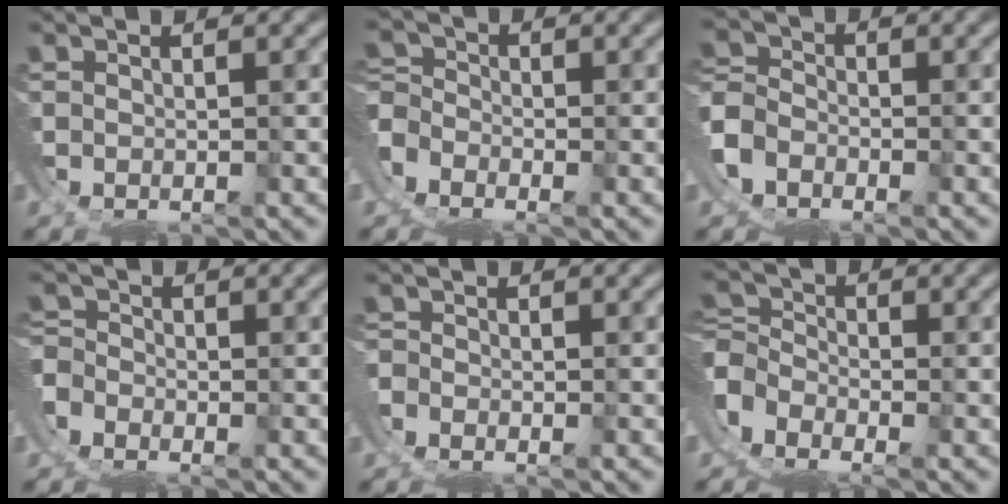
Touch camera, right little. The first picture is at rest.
{"total": 4.5, "force": [-2.0, 3.9, 0.9], "torque": [-0.037, -0.013, -0.042]}
{"total": 4.1, "force": [-1.5, 3.7, 0.7], "torque": [-0.045, -0.008, -0.034]}
{"total": 2.7, "force": [-1.5, 2.2, 0.2], "torque": [-0.012, -0.003, -0.037]}
{"total": 1.2, "force": [-1.0, 0.7, 0.1], "torque": [-0.005, -0.005, -0.023]}
{"total": 7.6, "force": [-2.4, 6.7, 2.5], "torque": [-0.084, -0.029, -0.045]}